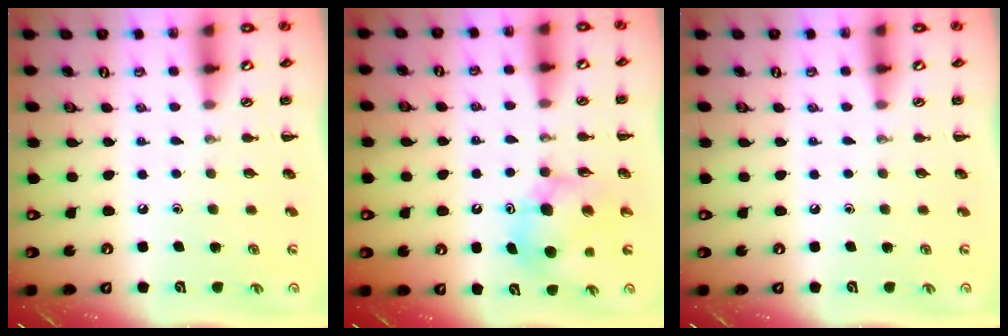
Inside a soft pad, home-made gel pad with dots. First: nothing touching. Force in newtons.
{"total": 9.0, "press": 9.0, "slide": 1.1}
{"total": 0.0}